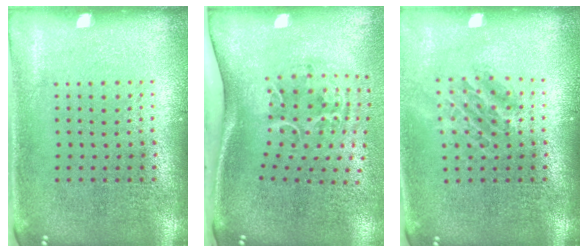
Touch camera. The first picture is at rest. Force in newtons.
{"total": 2.3, "press": 1.4, "slide": 1.9}
{"total": 1.4, "press": 1.2, "slide": 0.8}